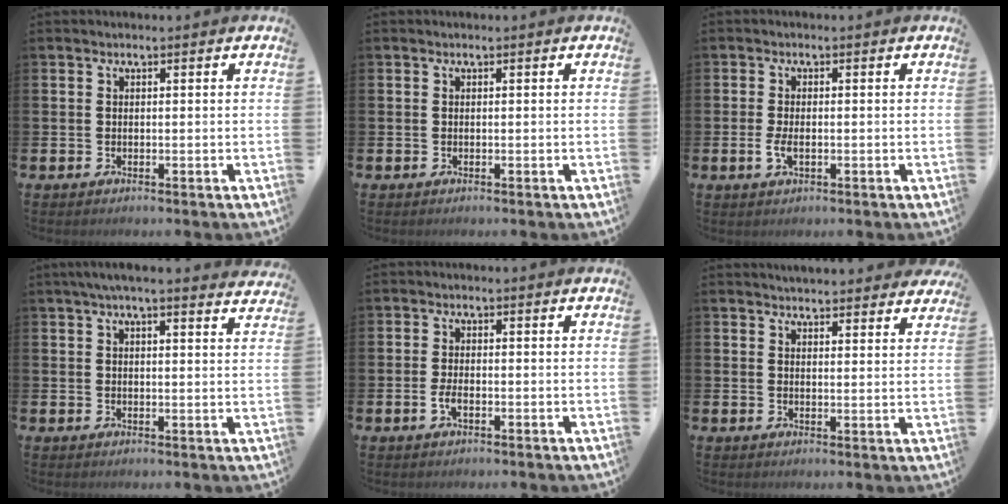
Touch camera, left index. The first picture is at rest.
{"total": 0.0}
{"total": 2.3, "force": [-0.3, 1.1, 2.0], "torque": [-0.030, -0.001, -0.008]}
{"total": 4.1, "force": [3.7, 0.0, 1.6], "torque": [-0.034, -0.011, 0.066]}
{"total": 2.0, "force": [-0.7, 0.9, 1.7], "torque": [-0.024, -0.003, -0.014]}
{"total": 4.0, "force": [4.0, 0.5, 0.1], "torque": [-0.004, -0.020, 0.073]}